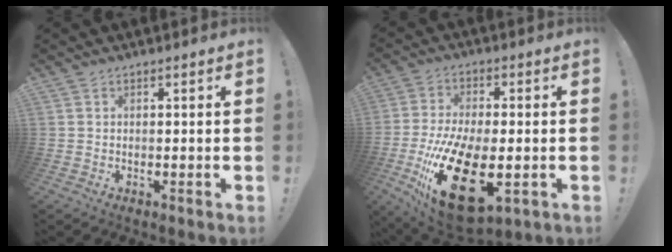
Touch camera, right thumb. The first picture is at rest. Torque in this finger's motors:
{"motor_torque": [2.35, 2.66, 2.07, -0.70, 0.83]}